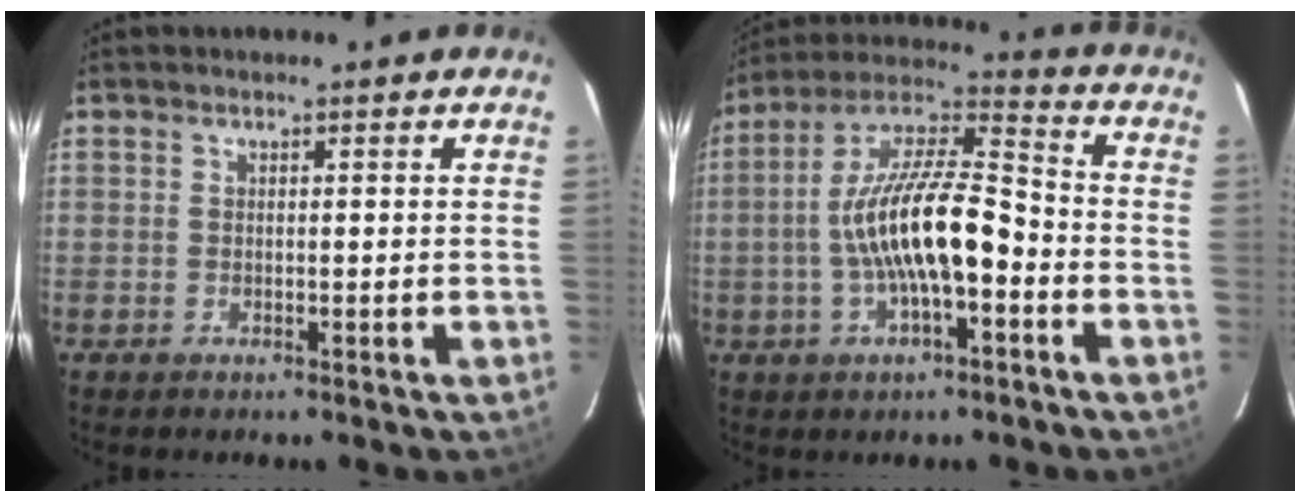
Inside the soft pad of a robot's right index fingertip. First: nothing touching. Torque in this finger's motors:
{"motor_torque": [0.73, -0.32, 1.05, 0.21]}